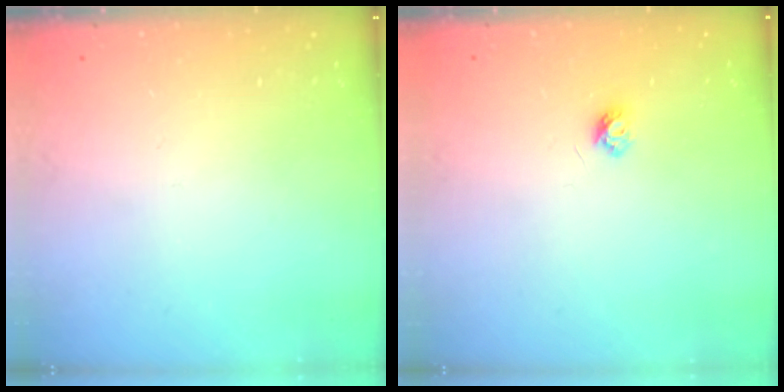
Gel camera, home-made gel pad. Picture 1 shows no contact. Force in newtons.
{"total": 3.9, "press": 3.9, "slide": 0.6}